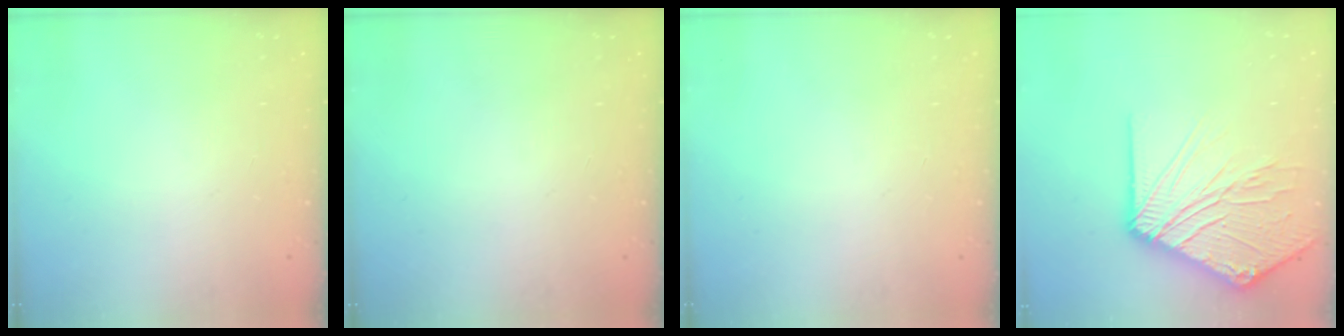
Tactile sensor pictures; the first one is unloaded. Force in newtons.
{"total": 0.0}
{"total": 0.0}
{"total": 19.9, "press": 19.8, "slide": 2.6}